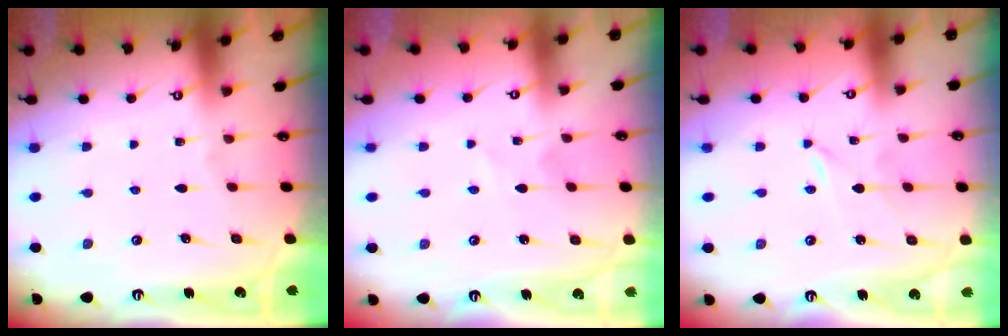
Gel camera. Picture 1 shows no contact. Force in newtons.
{"total": 0.5, "press": 0.5, "slide": 0.1}
{"total": 0.0}